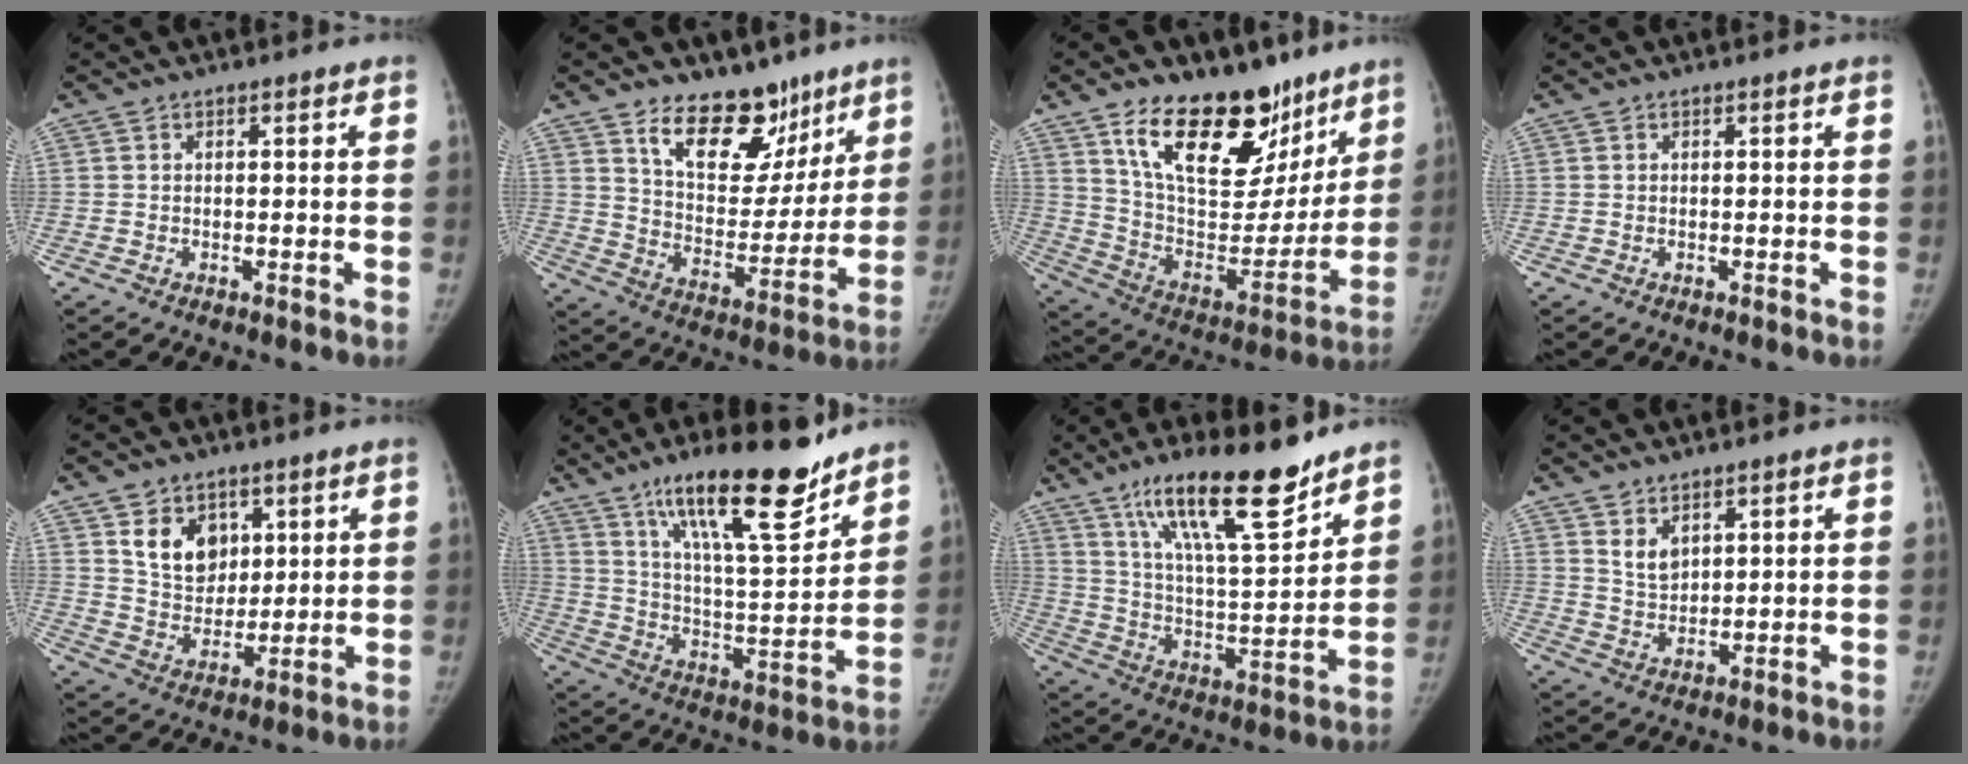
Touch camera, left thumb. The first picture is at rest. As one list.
[{"total": 16.7, "force": [11.3, 9.3, 8.0], "torque": [-0.056, -0.073, 0.188]}, {"total": 26.6, "force": [16.4, 13.8, 15.8], "torque": [-0.192, -0.067, 0.272]}, {"total": 0.0}, {"total": 10.2, "force": [4.4, 7.6, 5.3], "torque": [-0.053, -0.030, 0.087]}, {"total": 21.6, "force": [15.1, 5.1, 14.6], "torque": [-0.206, -0.078, 0.251]}, {"total": 19.9, "force": [13.9, 4.7, 13.5], "torque": [-0.199, -0.072, 0.240]}, {"total": 4.2, "force": [2.6, 2.3, 2.3], "torque": [-0.025, -0.026, 0.056]}]